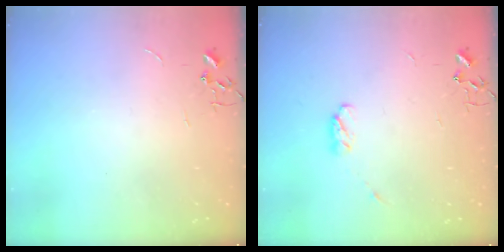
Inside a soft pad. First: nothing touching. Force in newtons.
{"total": 4.2, "press": 4.2, "slide": 0.7}